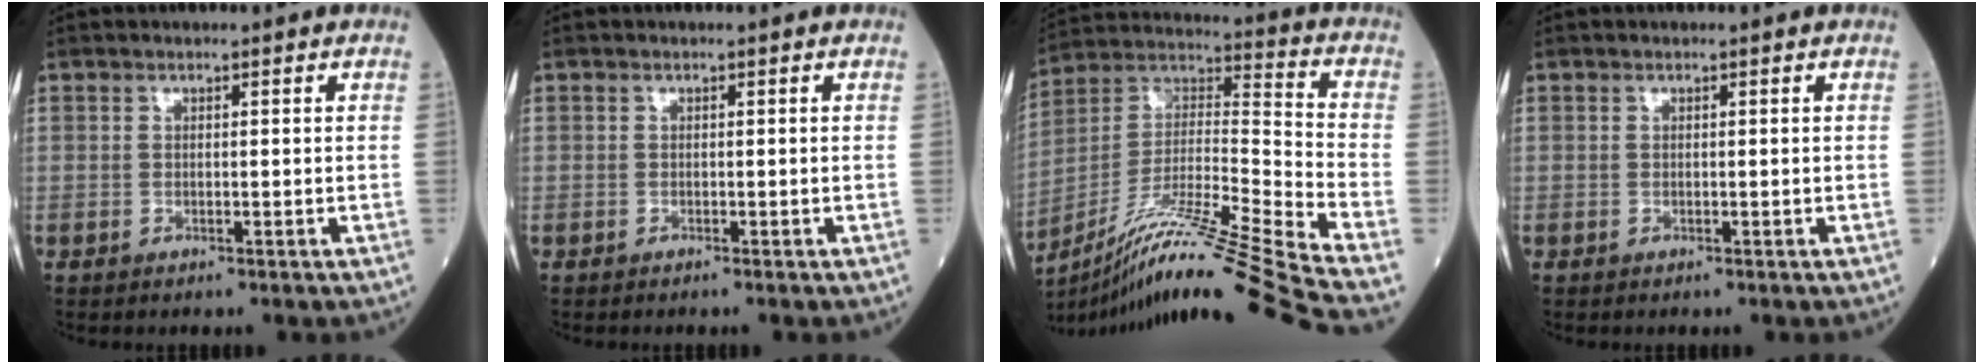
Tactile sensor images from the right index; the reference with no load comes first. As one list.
[{"total": 0.0}, {"total": 25.6, "force": [-20.5, -2.5, 15.2], "torque": [-0.249, -0.026, -0.358]}, {"total": 0.0}]